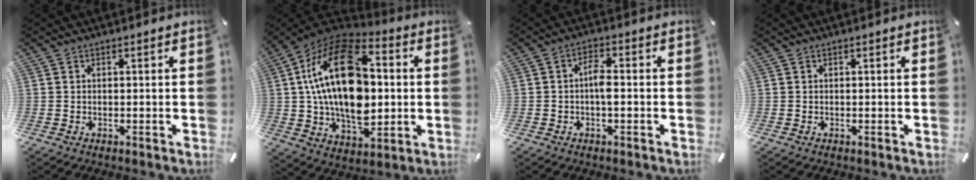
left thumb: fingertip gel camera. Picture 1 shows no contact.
{"total": 24.2, "force": [2.3, 15.4, 18.5], "torque": [-0.371, -0.004, 0.033]}
{"total": 4.1, "force": [-0.7, 1.7, 3.6], "torque": [-0.065, 0.010, -0.012]}
{"total": 0.0}